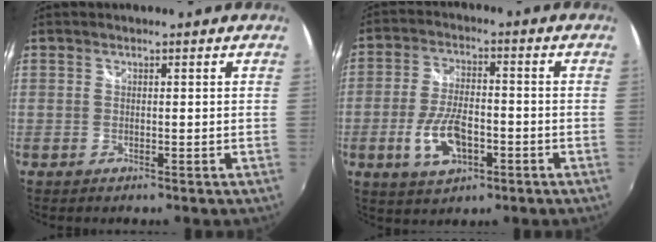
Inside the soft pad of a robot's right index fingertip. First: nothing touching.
{"total": 9.6, "force": [-3.4, 4.6, 7.7], "torque": [-0.159, -0.004, -0.056]}